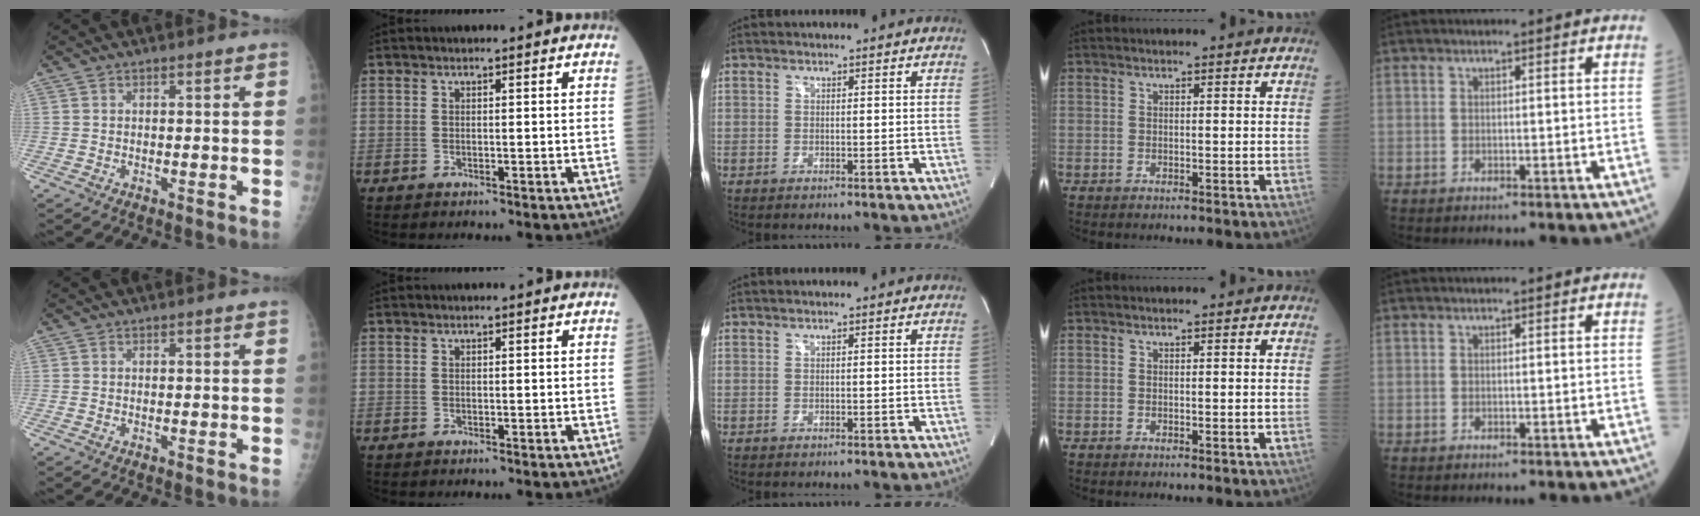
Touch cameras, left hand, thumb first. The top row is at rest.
{}